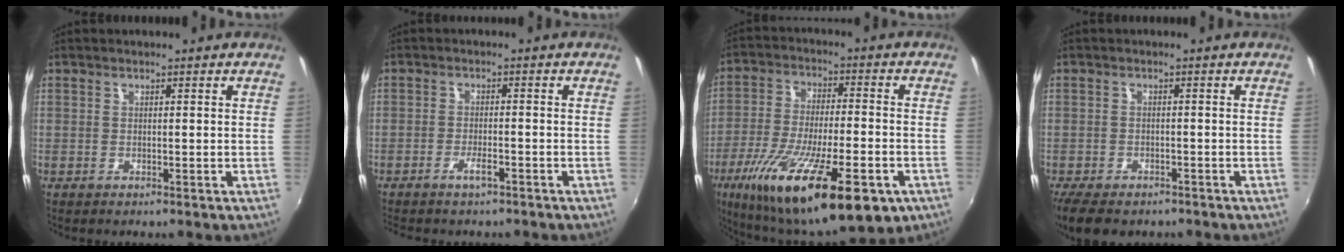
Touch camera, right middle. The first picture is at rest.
{"total": 2.7, "force": [-2.0, 0.6, 1.6], "torque": [-0.042, 0.001, -0.039]}
{"total": 25.4, "force": [-13.5, 7.4, 20.2], "torque": [-0.368, -0.072, -0.213]}
{"total": 7.6, "force": [-5.7, 3.6, 3.6], "torque": [-0.086, -0.020, -0.094]}